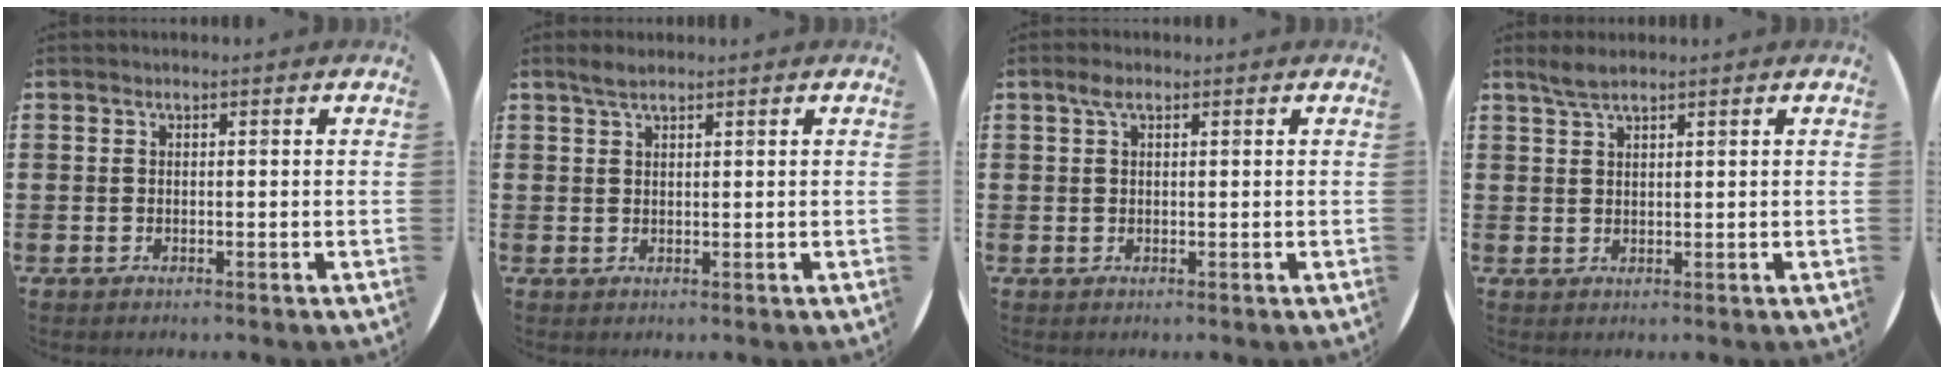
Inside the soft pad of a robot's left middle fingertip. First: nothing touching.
{"total": 1.7, "force": [1.4, 0.4, 0.9], "torque": [-0.019, 0.003, 0.026]}
{"total": 1.7, "force": [0.9, 0.7, 1.3], "torque": [-0.028, 0.006, 0.016]}
{"total": 2.4, "force": [2.0, 0.3, 1.3], "torque": [-0.027, 0.004, 0.037]}